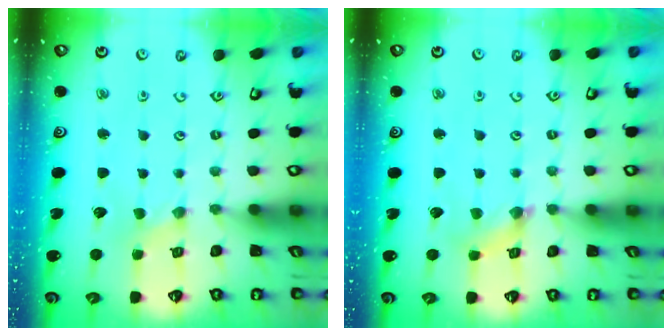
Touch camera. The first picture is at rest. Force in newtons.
{"total": 2.2, "press": 2.2, "slide": 0.4}